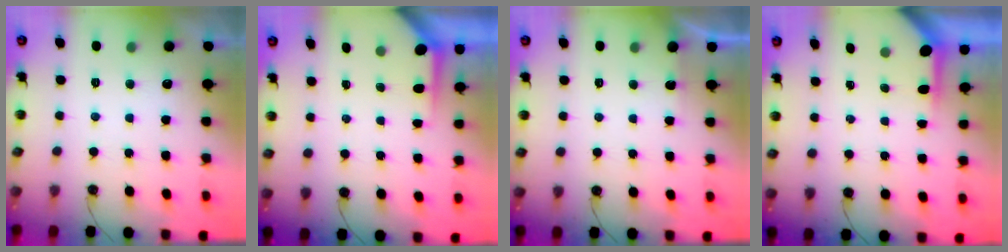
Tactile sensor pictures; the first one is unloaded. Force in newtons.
{"total": 3.7, "press": 3.7, "slide": 0.3}
{"total": 1.5, "press": 1.4, "slide": 0.3}
{"total": 3.8, "press": 3.8, "slide": 0.3}